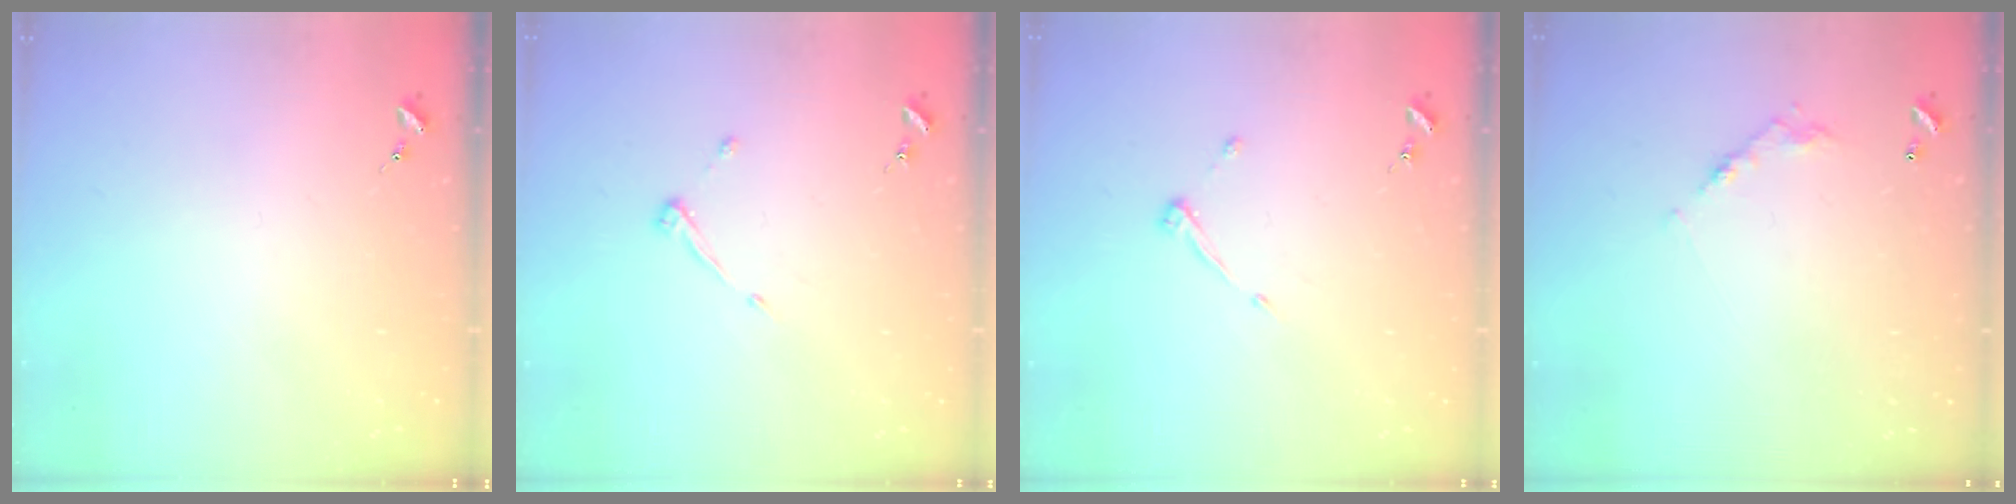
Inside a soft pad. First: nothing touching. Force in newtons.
{"total": 4.0, "press": 4.0, "slide": 0.6}
{"total": 4.0, "press": 4.0, "slide": 0.6}
{"total": 6.0, "press": 6.0, "slide": 0.3}